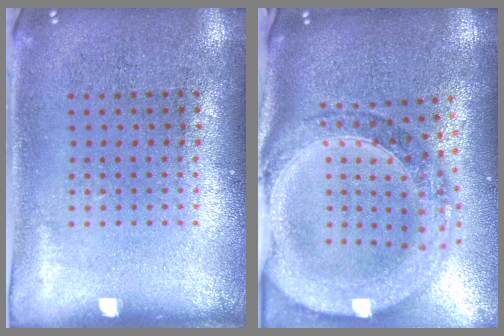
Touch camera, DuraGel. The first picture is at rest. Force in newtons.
{"total": 2.7, "press": 2.4, "slide": 1.4}